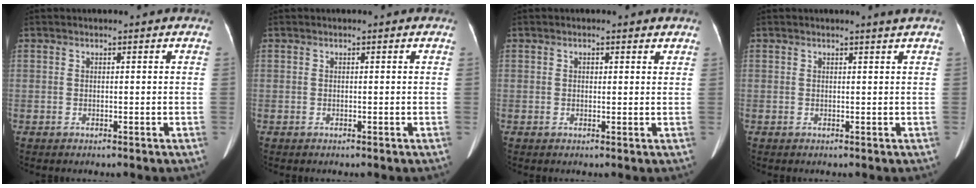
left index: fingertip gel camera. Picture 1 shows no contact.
{"total": 0.0}
{"total": 1.4, "force": [0.9, 0.9, 0.7], "torque": [-0.009, 0.006, 0.010]}
{"total": 1.1, "force": [0.9, -0.5, 0.4], "torque": [-0.016, -0.008, 0.018]}